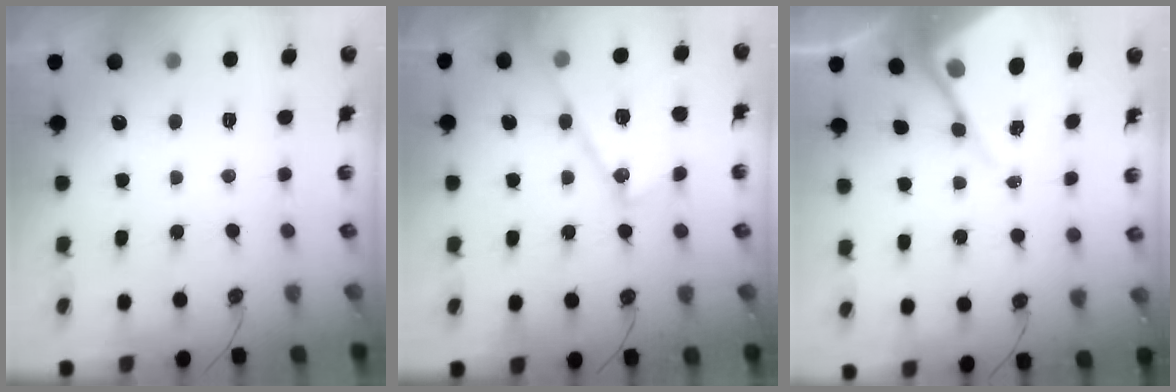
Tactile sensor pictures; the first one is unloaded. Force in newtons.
{"total": 15.5, "press": 15.5, "slide": 0.7}
{"total": 9.5, "press": 9.5, "slide": 1.0}